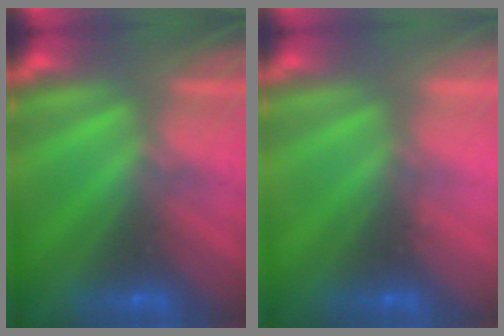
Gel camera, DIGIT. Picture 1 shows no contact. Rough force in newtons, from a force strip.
{"total": 2.3}